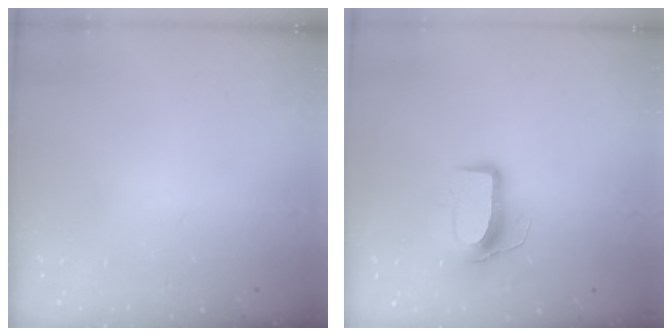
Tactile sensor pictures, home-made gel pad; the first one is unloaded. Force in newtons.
{"total": 9.2, "press": 9.1, "slide": 0.5}